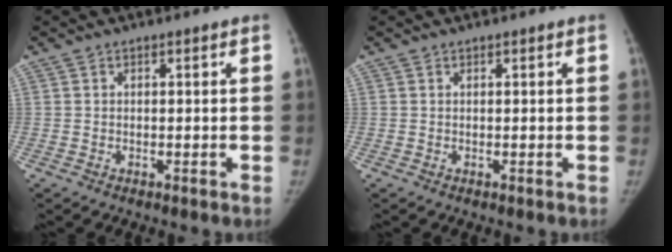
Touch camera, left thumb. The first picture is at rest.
{"total": 0.0}